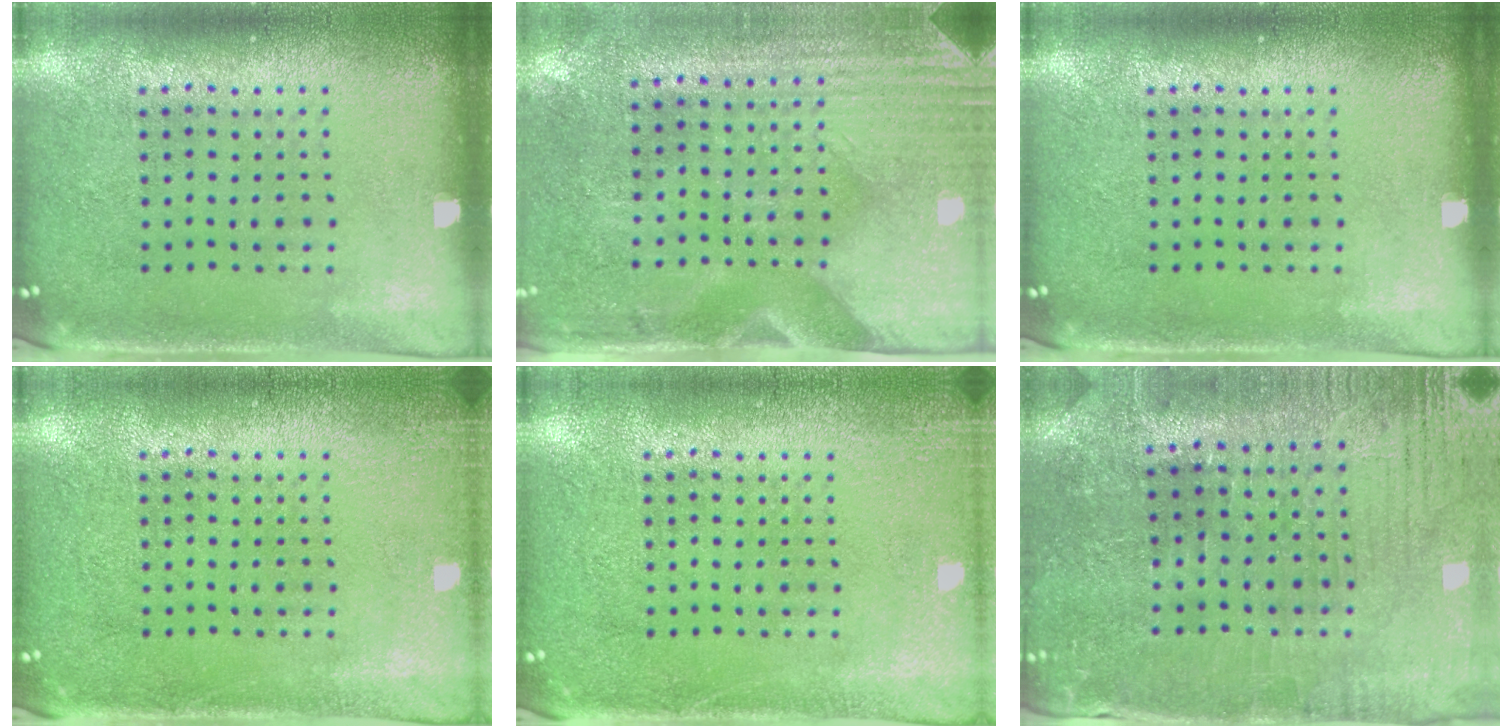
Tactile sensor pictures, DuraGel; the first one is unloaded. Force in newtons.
{"total": 3.0, "press": 2.6, "slide": 1.5}
{"total": 0.0}
{"total": 1.4, "press": 1.4, "slide": 0.2}
{"total": 1.9, "press": 1.9, "slide": 0.3}
{"total": 0.9, "press": 0.8, "slide": 0.4}